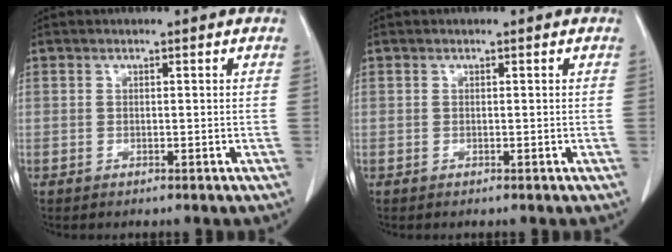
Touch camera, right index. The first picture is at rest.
{"total": 0.0}